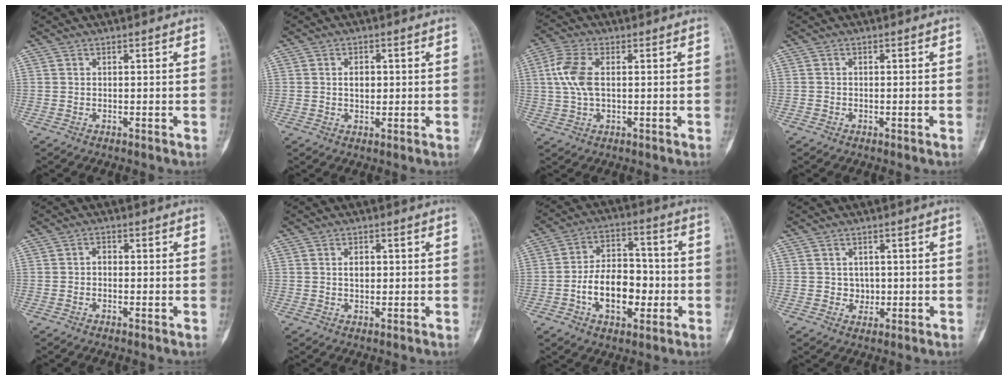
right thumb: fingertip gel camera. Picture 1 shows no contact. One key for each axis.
{"total": 2.9, "fx": 0.3, "fy": 1.9, "fz": 2.1, "tx": -0.021, "ty": -0.002, "tz": 0.005}
{"total": 7.4, "fx": 1.1, "fy": 4.0, "fz": 6.1, "tx": -0.148, "ty": 0.010, "tz": 0.019}
{"total": 0.5, "fx": -0.4, "fy": 0.4, "fz": 0.1, "tx": 0.006, "ty": 0.003, "tz": -0.009}
{"total": 1.5, "fx": -0.2, "fy": 1.0, "fz": 1.1, "tx": -0.008, "ty": 0.004, "tz": -0.010}
{"total": 2.5, "fx": 0.3, "fy": 1.6, "fz": 1.9, "tx": -0.020, "ty": -0.002, "tz": 0.005}
{"total": 13.3, "fx": -3.0, "fy": 8.4, "fz": 9.9, "tx": -0.126, "ty": 0.035, "tz": -0.051}
{"total": 2.4, "fx": 0.1, "fy": 2.3, "fz": 0.9, "tx": 0.008, "ty": 0.003, "tz": 0.003}